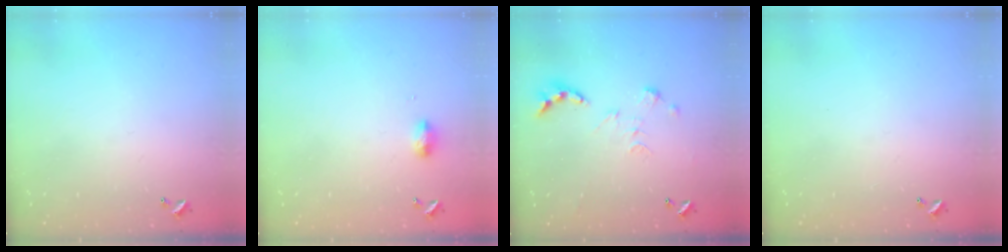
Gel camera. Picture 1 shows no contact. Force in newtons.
{"total": 4.6, "press": 4.5, "slide": 0.7}
{"total": 0.0}
{"total": 0.0}